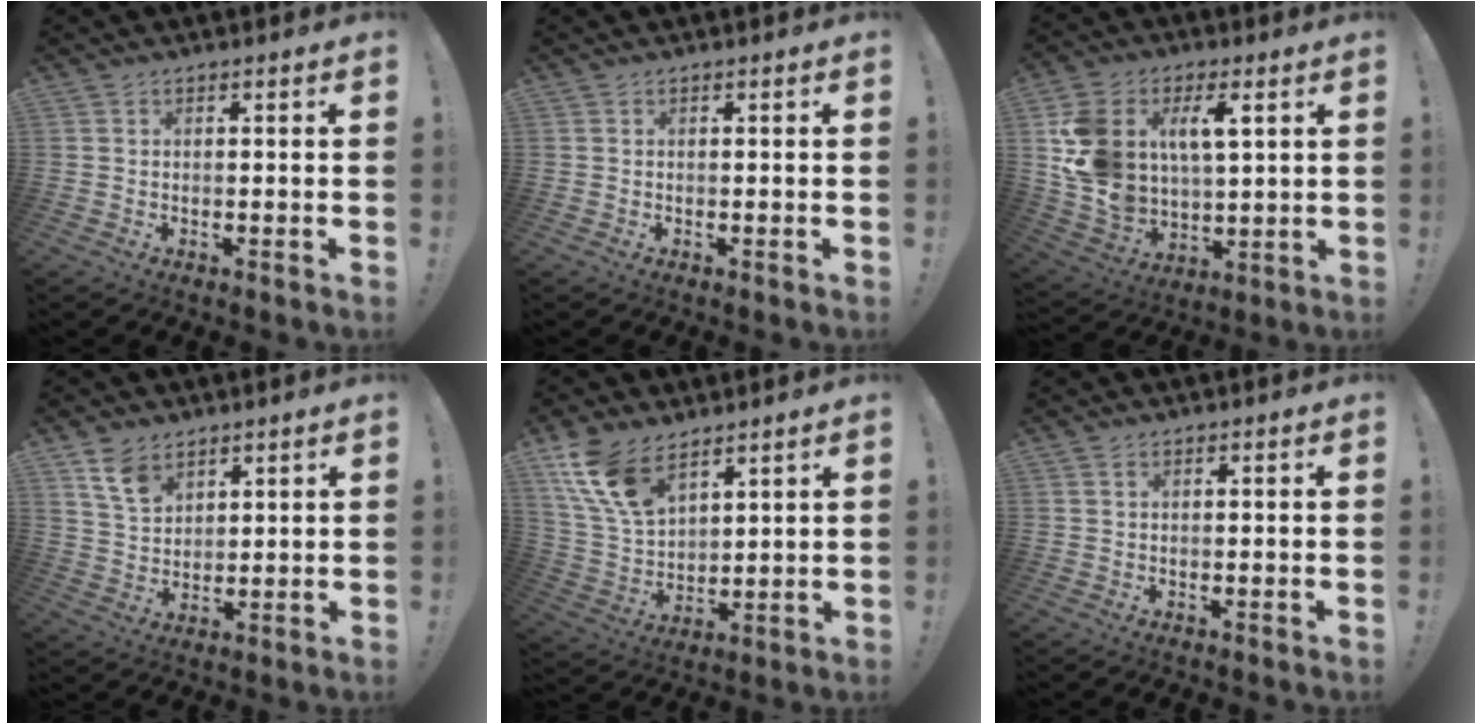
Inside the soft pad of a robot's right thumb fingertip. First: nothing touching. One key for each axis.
{"total": 0.0}
{"total": 16.3, "fx": 6.0, "fy": 11.0, "fz": 10.5, "tx": -0.213, "ty": -0.027, "tz": 0.111}
{"total": 8.9, "fx": 5.8, "fy": 5.4, "fz": 4.0, "tx": -0.069, "ty": -0.027, "tz": 0.114}
{"total": 14.3, "fx": 9.3, "fy": 7.4, "fz": 7.9, "tx": -0.171, "ty": -0.044, "tz": 0.183}
{"total": 0.8, "fx": 0.5, "fy": 0.3, "fz": 0.5, "tx": -0.005, "ty": -0.002, "tz": 0.009}